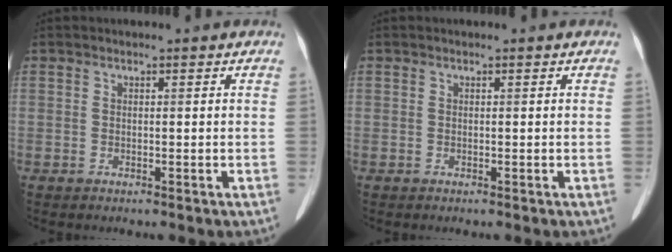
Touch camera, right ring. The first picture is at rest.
{"total": 0.0}